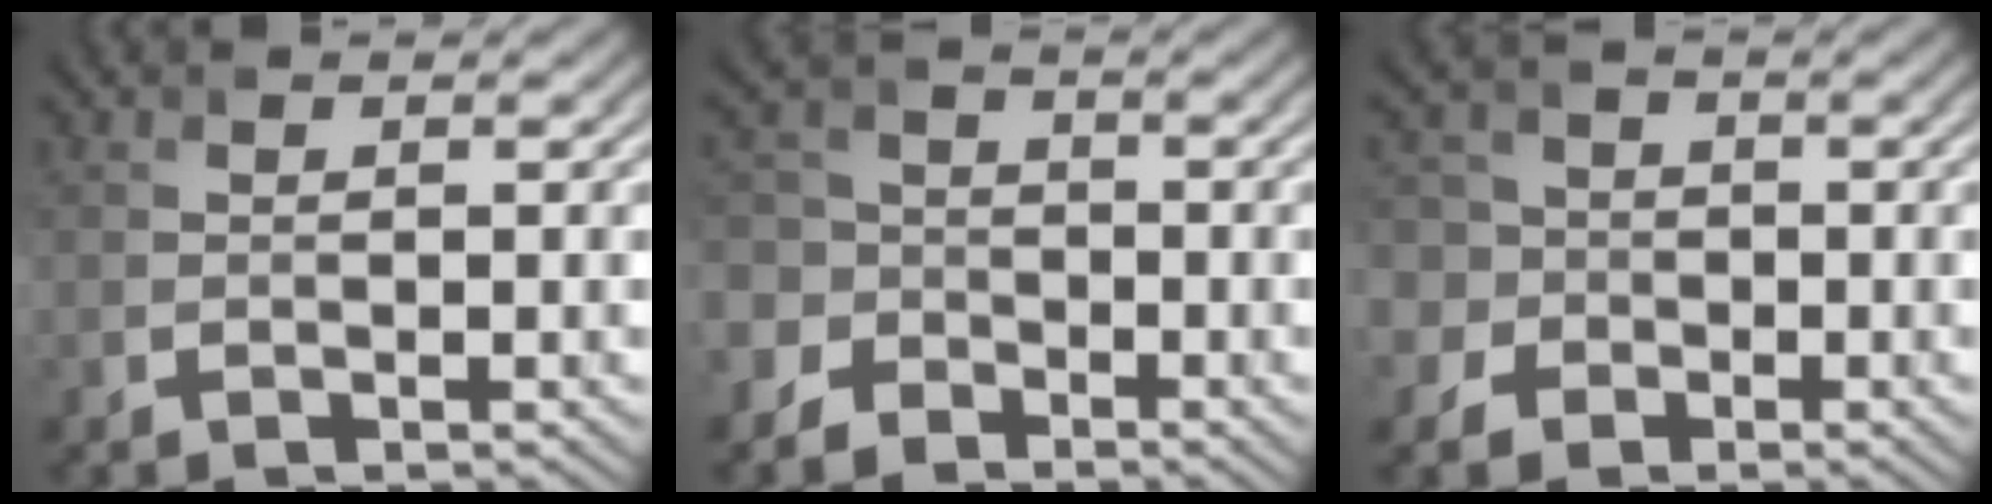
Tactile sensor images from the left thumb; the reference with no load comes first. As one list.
[{"total": 6.4, "force": [-3.8, 4.9, 1.8], "torque": [-0.043, -0.009, -0.096]}, {"total": 6.7, "force": [-1.4, 6.3, 2.0], "torque": [-0.067, 0.010, -0.061]}]